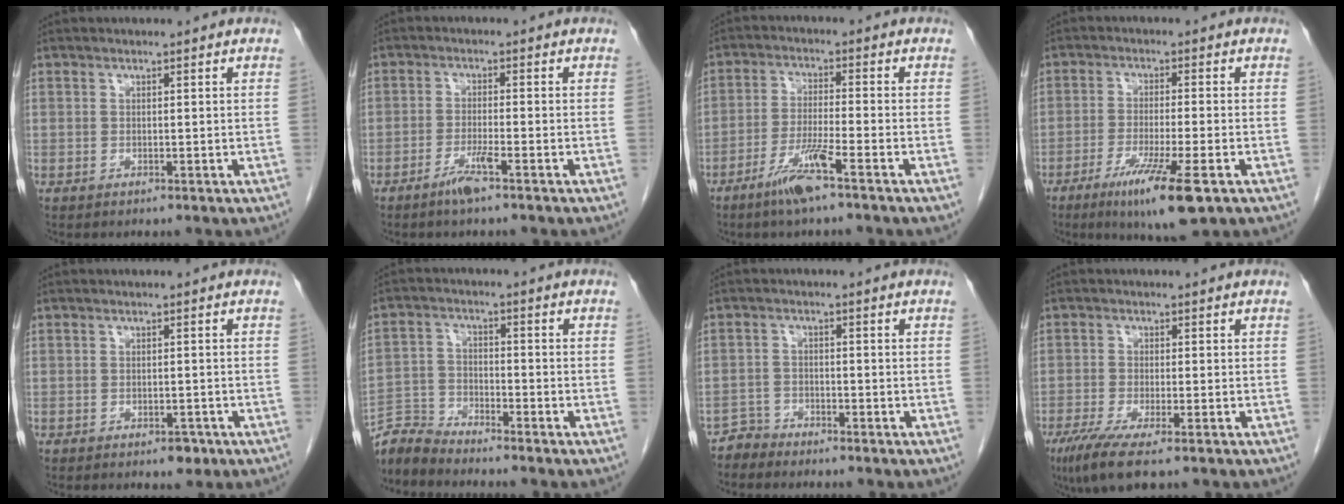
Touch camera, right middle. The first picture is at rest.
{"total": 3.4, "force": [-2.3, -0.2, 2.5], "torque": [-0.051, -0.006, -0.045]}
{"total": 6.6, "force": [-4.1, -0.4, 5.1], "torque": [-0.103, -0.010, -0.081]}
{"total": 9.8, "force": [-5.2, 0.2, 8.2], "torque": [-0.153, -0.030, -0.084]}
{"total": 1.8, "force": [-1.1, 0.9, 1.1], "torque": [-0.016, 0.000, -0.009]}
{"total": 5.6, "force": [-5.5, -0.3, -0.4], "torque": [0.003, -0.007, -0.108]}
{"total": 2.4, "force": [-2.2, 0.5, -0.9], "torque": [0.022, -0.004, -0.044]}
{"total": 6.6, "force": [-4.2, 0.7, 5.0], "torque": [-0.095, -0.022, -0.071]}